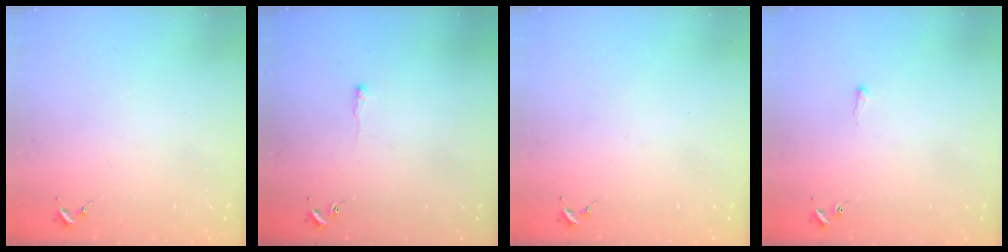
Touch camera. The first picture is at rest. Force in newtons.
{"total": 2.1, "press": 2.1, "slide": 0.4}
{"total": 0.0}
{"total": 1.5, "press": 1.5, "slide": 0.4}